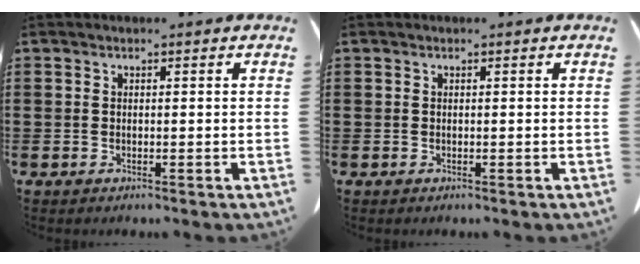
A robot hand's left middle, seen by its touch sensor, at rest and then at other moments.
{"total": 0.0}